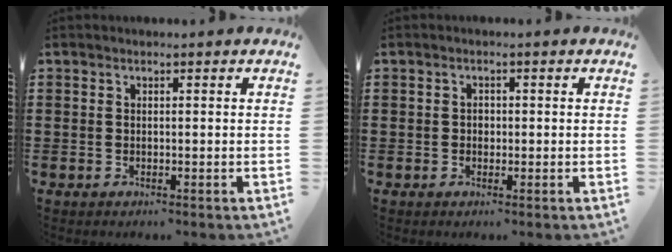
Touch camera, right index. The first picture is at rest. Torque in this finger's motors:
{"motor_torque": [0.29, -0.11, 0.00, 0.00]}